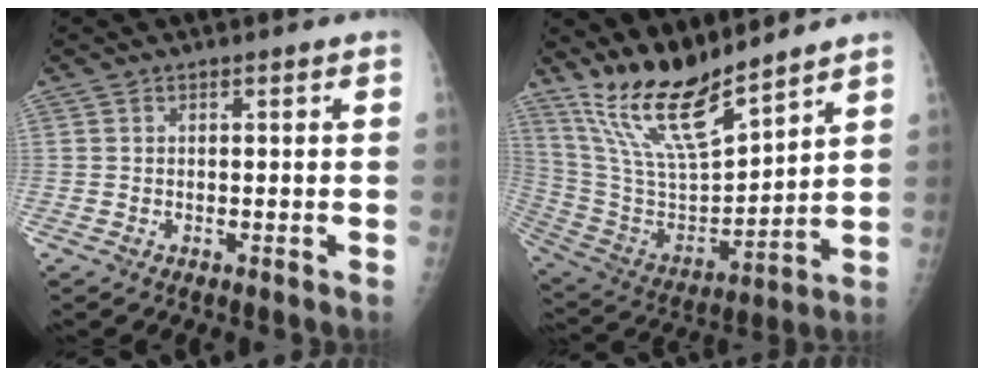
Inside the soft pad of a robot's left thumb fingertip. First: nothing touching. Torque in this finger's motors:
{"motor_torque": [0.48, 0.34, 1.41, -1.36, 0.15]}